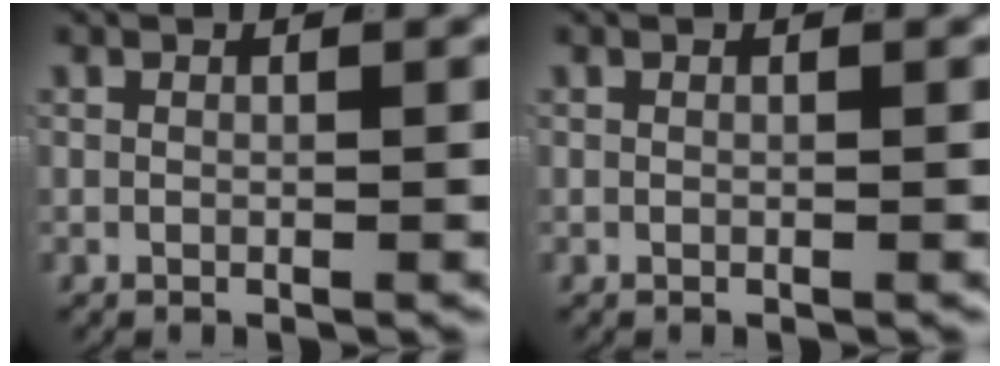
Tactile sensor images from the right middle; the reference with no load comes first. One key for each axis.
{"total": 0.0}